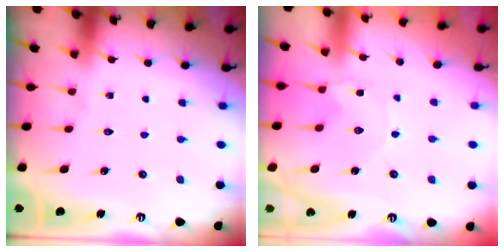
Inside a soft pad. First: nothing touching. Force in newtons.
{"total": 0.0}